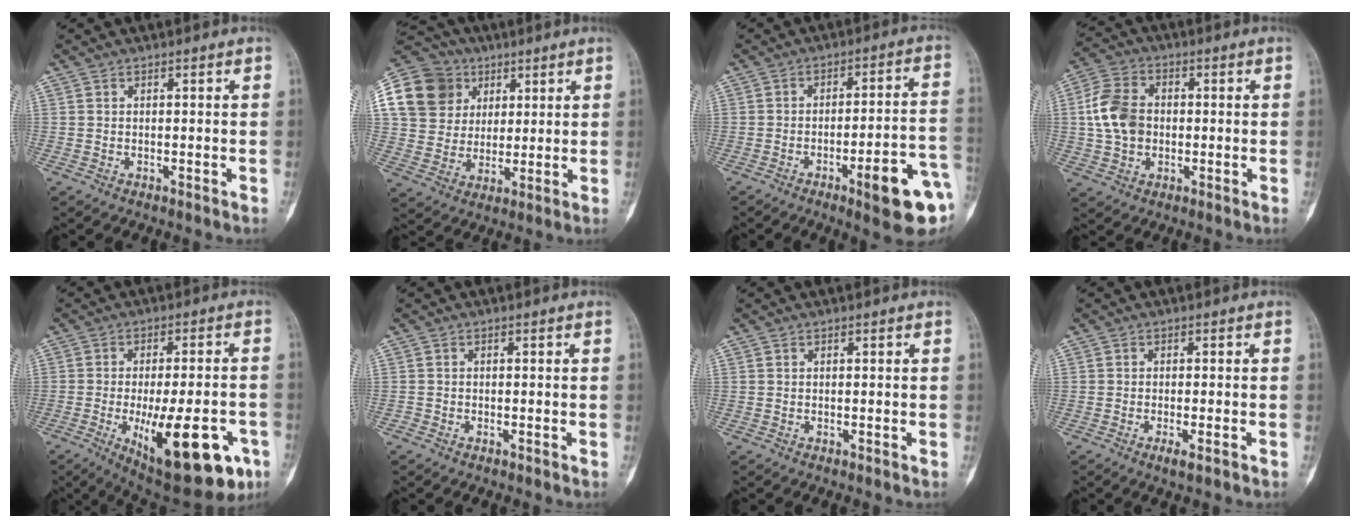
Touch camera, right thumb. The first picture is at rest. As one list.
[{"total": 17.8, "force": [6.0, 15.4, 6.7], "torque": [-0.116, 0.020, 0.114]}, {"total": 14.0, "force": [-6.0, 2.7, 12.4], "torque": [-0.140, 0.031, -0.074]}, {"total": 9.7, "force": [0.2, 7.6, 6.0], "torque": [-0.106, 0.015, -0.002]}, {"total": 20.8, "force": [-7.7, 7.6, 17.7], "torque": [-0.217, 0.006, -0.091]}, {"total": 0.6, "force": [-0.5, 0.2, 0.0], "torque": [0.001, 0.000, -0.013]}, {"total": 0.0}, {"total": 2.5, "force": [-1.4, 0.5, 2.1], "torque": [-0.032, -0.003, -0.023]}]